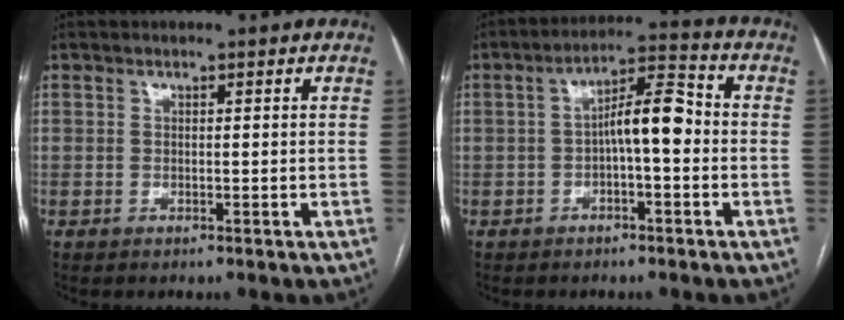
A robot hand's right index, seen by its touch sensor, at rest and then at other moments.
{"total": 7.3, "force": [-0.8, 1.7, 7.1], "torque": [-0.118, 0.029, -0.015]}